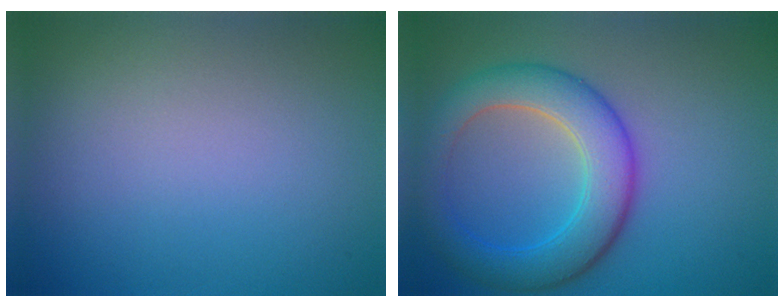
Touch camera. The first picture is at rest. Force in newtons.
{"total": 6.6, "press": 6.6, "slide": 0.3}